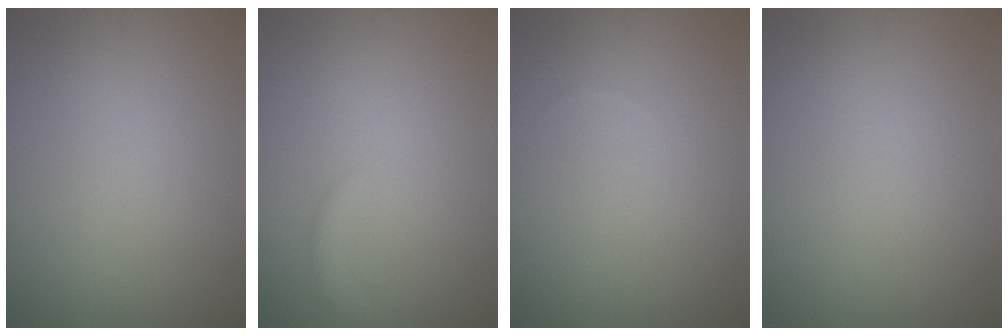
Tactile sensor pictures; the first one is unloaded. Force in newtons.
{"total": 1.4, "press": 1.4, "slide": 0.2}
{"total": 0.0}
{"total": 0.0}